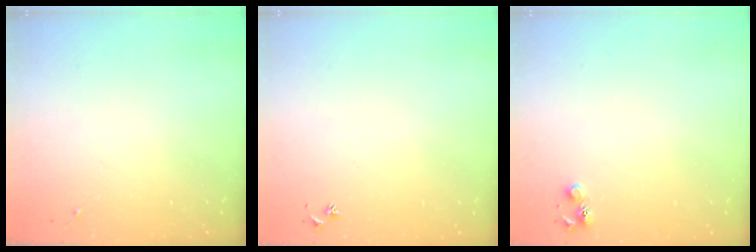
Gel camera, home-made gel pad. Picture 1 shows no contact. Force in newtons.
{"total": 2.9, "press": 2.8, "slide": 0.3}
{"total": 4.5, "press": 4.5, "slide": 0.6}